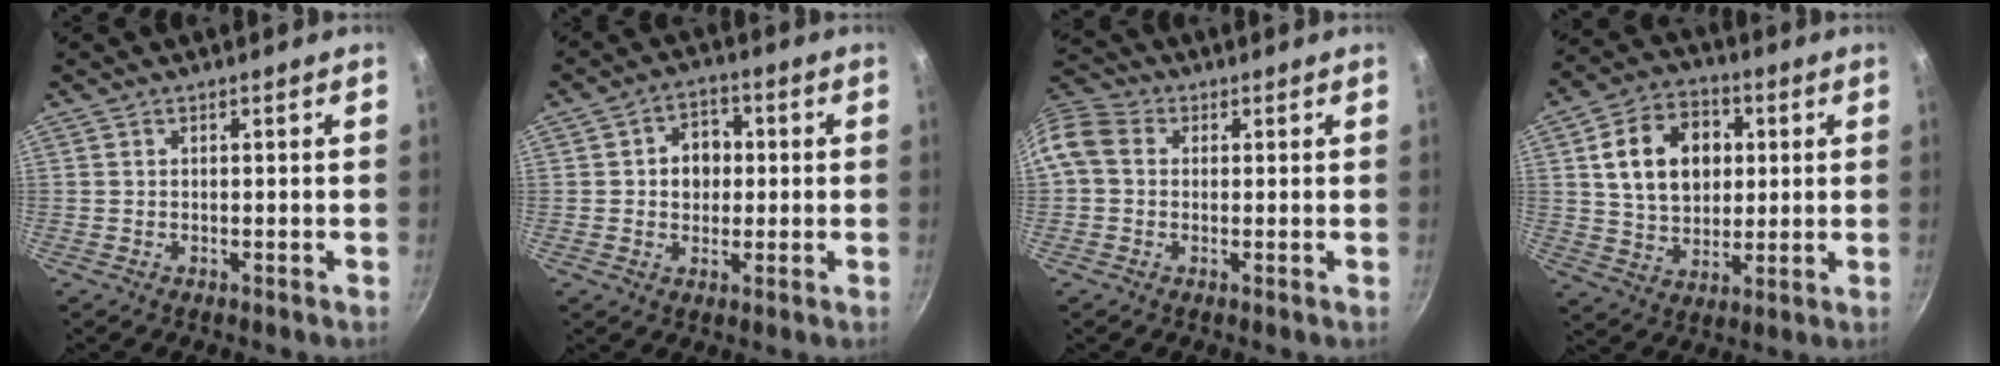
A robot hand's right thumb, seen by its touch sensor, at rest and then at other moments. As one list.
[{"total": 6.9, "force": [0.6, 5.7, 3.9], "torque": [-0.019, 0.008, 0.003]}, {"total": 9.8, "force": [0.8, 8.2, 5.5], "torque": [-0.115, 0.029, -0.004]}, {"total": 15.5, "force": [3.1, 11.5, 9.9], "torque": [-0.138, 0.008, 0.050]}]